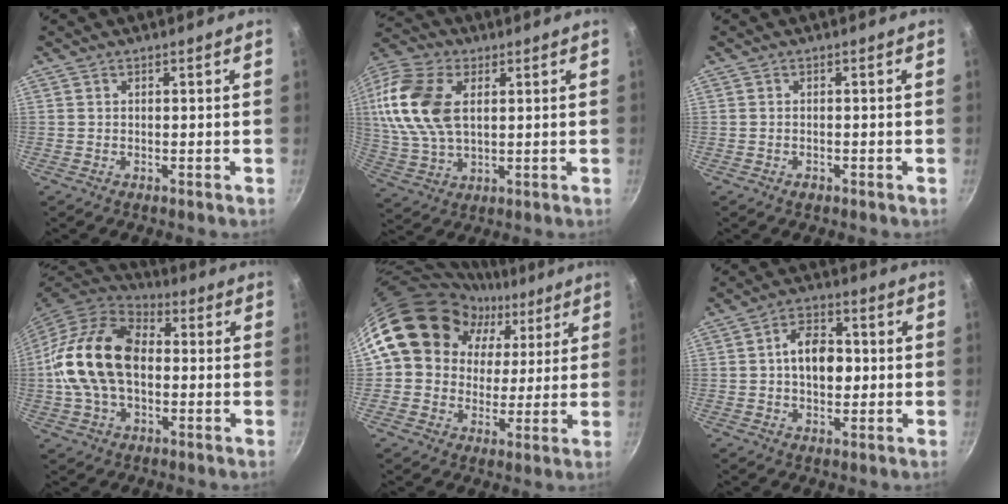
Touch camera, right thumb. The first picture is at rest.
{"total": 18.5, "force": [4.0, 11.6, 13.9], "torque": [-0.289, 0.008, 0.074]}
{"total": 1.1, "force": [-0.7, 0.6, 0.5], "torque": [-0.012, 0.003, -0.010]}
{"total": 20.0, "force": [-0.2, 13.2, 15.0], "torque": [-0.272, 0.035, -0.015]}
{"total": 18.0, "force": [6.6, 14.9, 7.7], "torque": [-0.100, 0.017, 0.107]}
{"total": 9.0, "force": [0.2, 5.9, 6.8], "torque": [-0.076, 0.015, -0.006]}